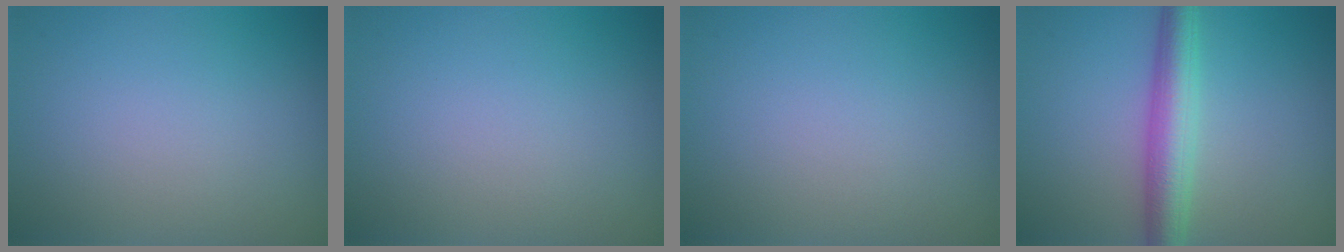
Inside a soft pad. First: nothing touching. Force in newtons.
{"total": 0.0}
{"total": 0.0}
{"total": 4.8, "press": 4.8, "slide": 0.2}